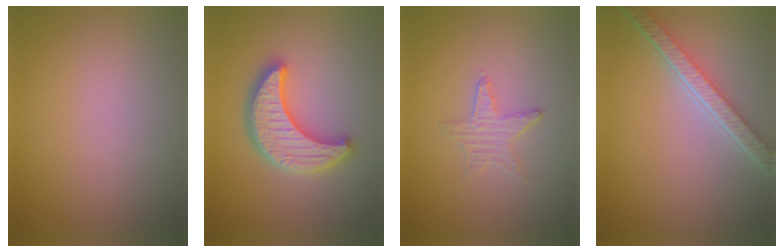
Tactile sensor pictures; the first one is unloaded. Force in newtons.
{"total": 5.3, "press": 5.2, "slide": 0.9}
{"total": 0.9, "press": 0.9, "slide": 0.2}
{"total": 4.6, "press": 3.5, "slide": 2.9}